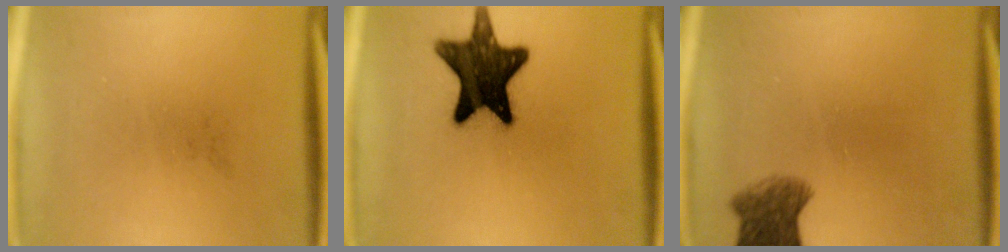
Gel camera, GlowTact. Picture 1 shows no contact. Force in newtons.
{"total": 14.7}
{"total": 5.0}